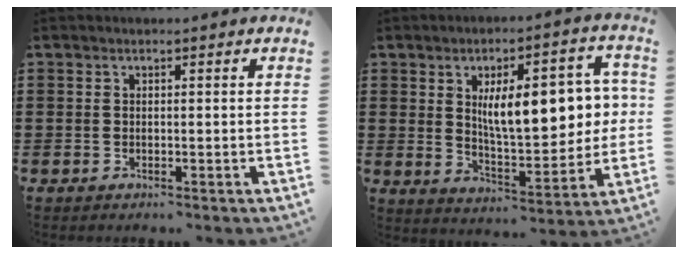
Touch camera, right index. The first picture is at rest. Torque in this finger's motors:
{"motor_torque": [2.14, 0.00, 1.05, 0.21]}